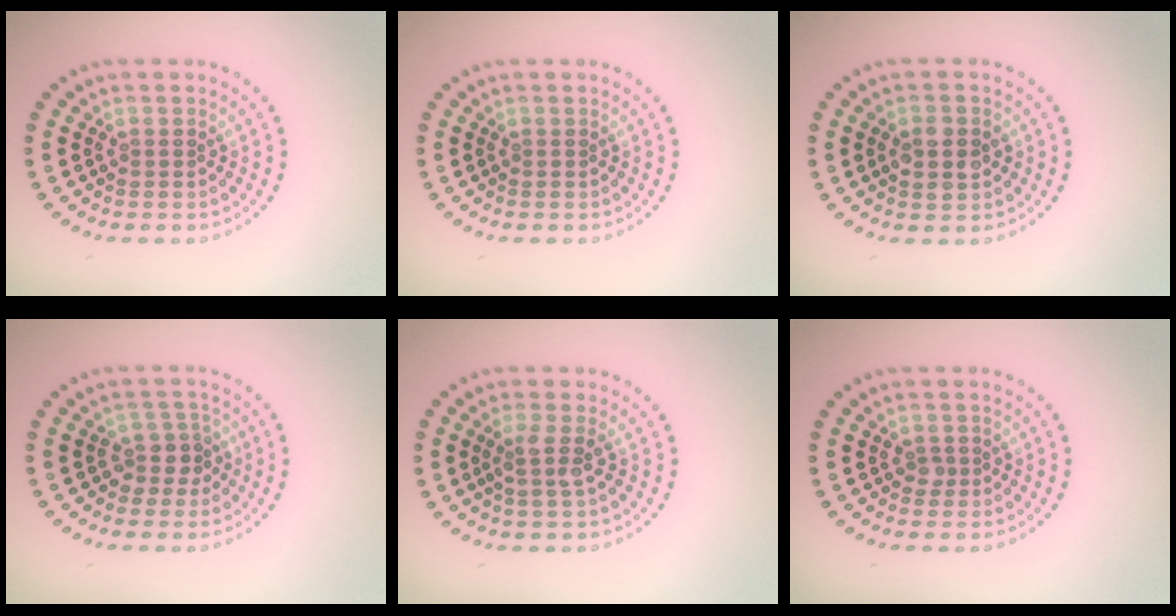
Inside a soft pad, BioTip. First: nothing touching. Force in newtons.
{"total": 0.0}
{"total": 2.7, "press": 2.7, "slide": 0.2}
{"total": 2.3, "press": 1.8, "slide": 1.4}
{"total": 1.8, "press": 1.2, "slide": 1.3}
{"total": 0.8, "press": 0.6, "slide": 0.6}